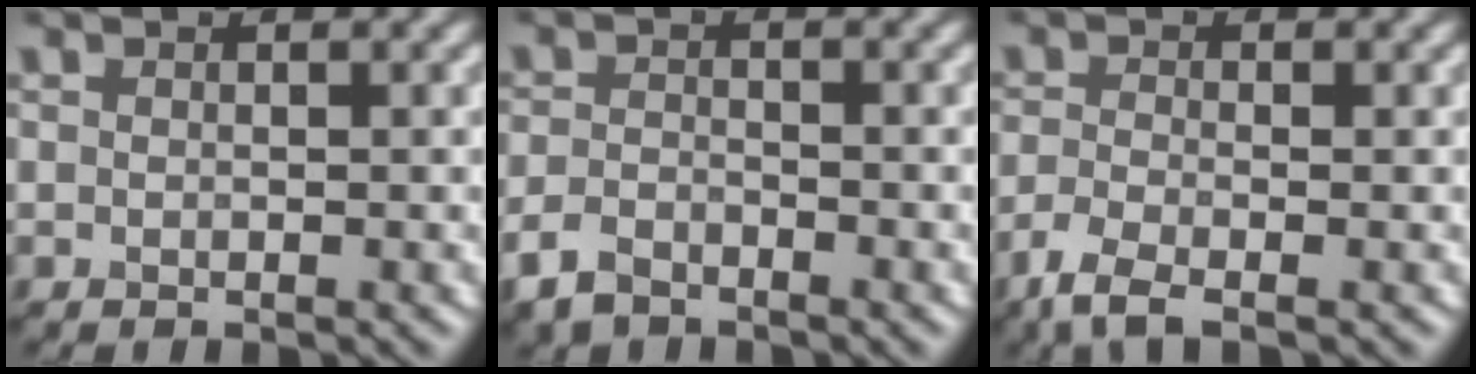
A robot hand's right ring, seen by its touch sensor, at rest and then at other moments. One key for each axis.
{"total": 2.6, "fx": -2.0, "fy": 1.2, "fz": 1.1, "tx": -0.026, "ty": -0.004, "tz": -0.050}
{"total": 3.1, "fx": -2.1, "fy": 0.8, "fz": 2.1, "tx": -0.051, "ty": -0.009, "tz": -0.055}